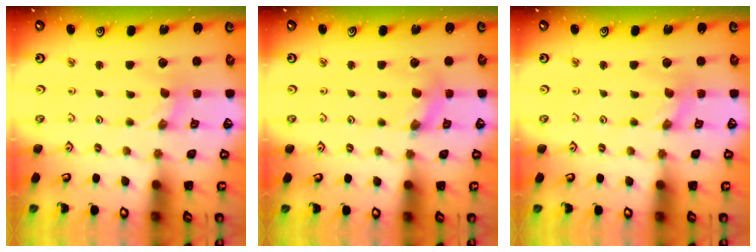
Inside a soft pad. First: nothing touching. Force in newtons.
{"total": 2.5, "press": 2.5, "slide": 0.3}
{"total": 0.0}